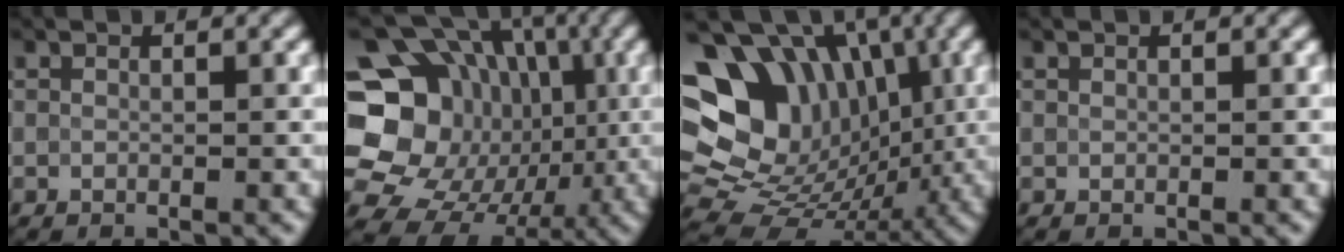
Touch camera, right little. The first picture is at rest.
{"total": 19.9, "force": [-0.6, 17.8, 8.9], "torque": [-0.158, 0.029, -0.028]}
{"total": 17.2, "force": [4.1, 14.2, 8.8], "torque": [-0.177, 0.032, 0.072]}
{"total": 0.0}